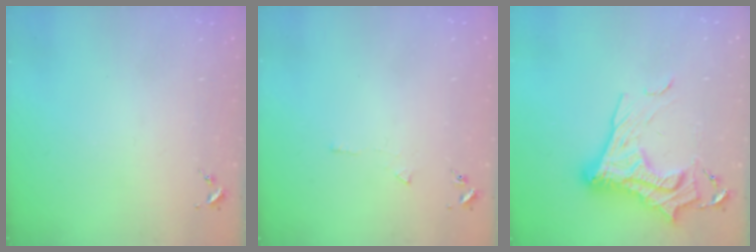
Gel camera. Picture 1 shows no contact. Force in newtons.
{"total": 3.4, "press": 3.3, "slide": 0.5}
{"total": 19.3, "press": 19.2, "slide": 1.7}